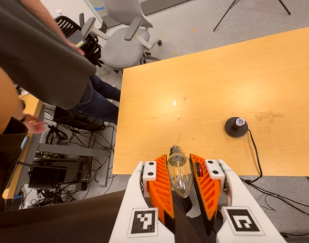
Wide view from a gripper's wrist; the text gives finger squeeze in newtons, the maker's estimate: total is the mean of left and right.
{"total": 17.2, "left": 18.9, "right": 15.4}